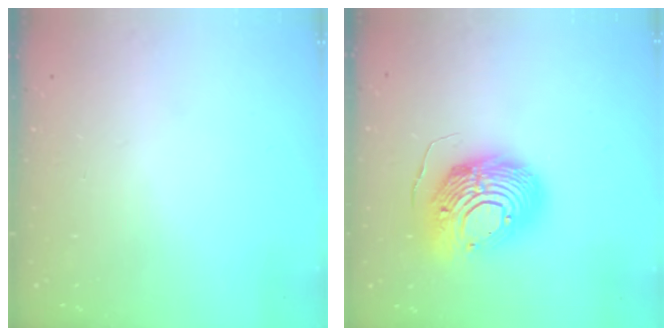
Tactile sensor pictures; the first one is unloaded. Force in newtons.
{"total": 16.9, "press": 16.8, "slide": 1.6}